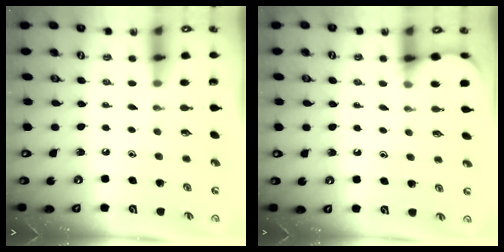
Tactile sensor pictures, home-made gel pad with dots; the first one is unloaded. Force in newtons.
{"total": 4.8, "press": 4.7, "slide": 0.4}